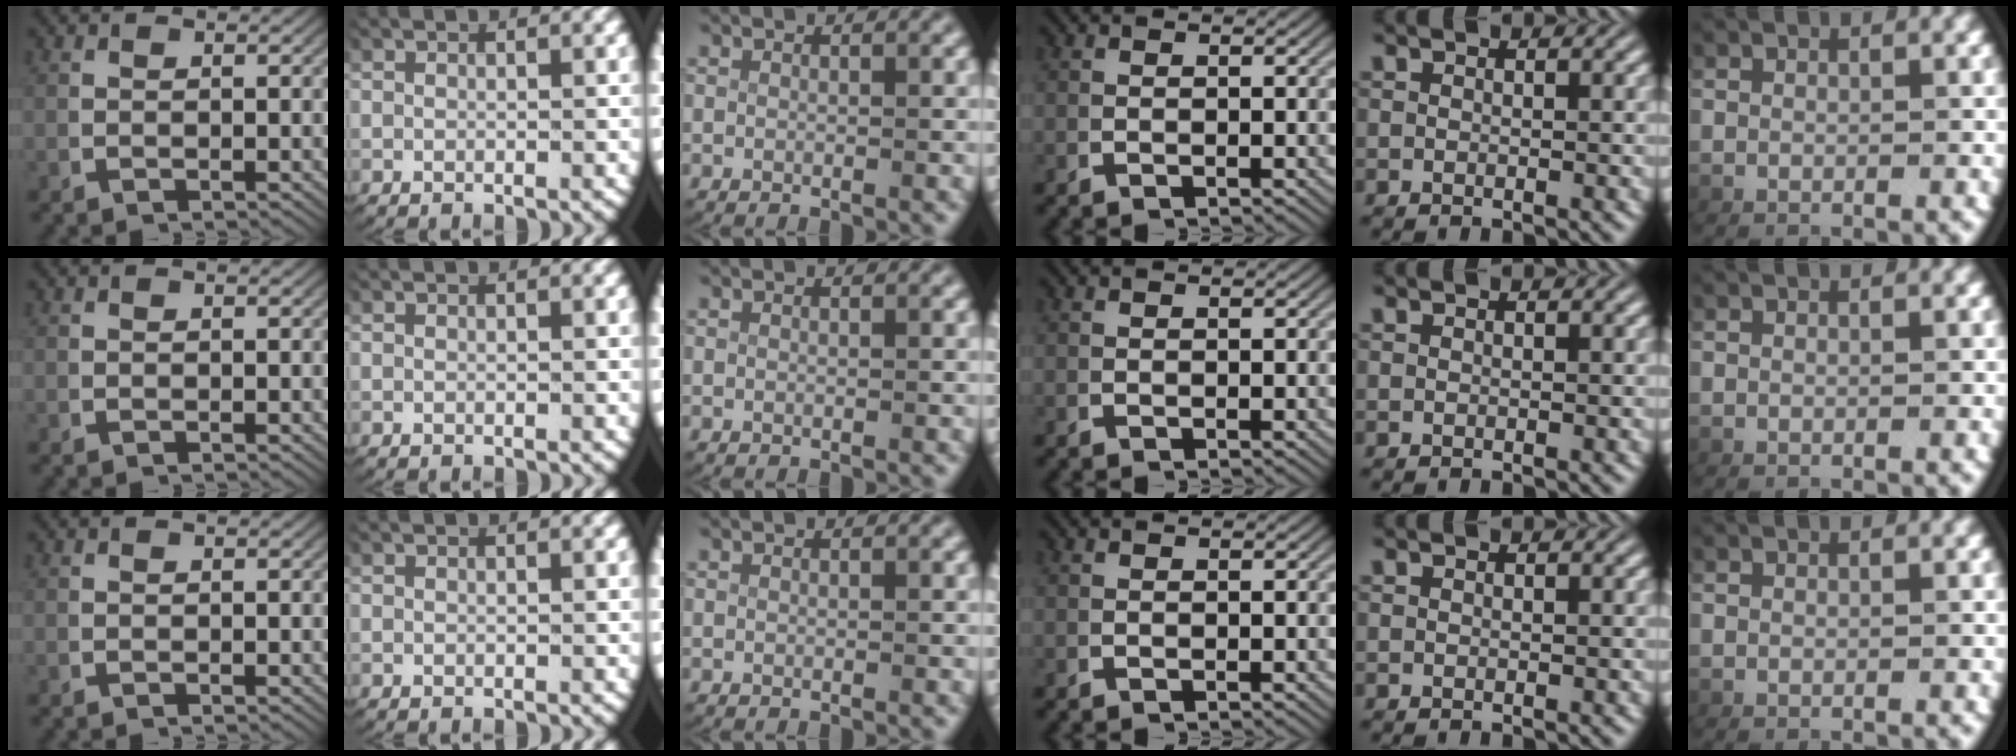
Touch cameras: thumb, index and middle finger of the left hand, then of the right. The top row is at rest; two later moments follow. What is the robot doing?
{"motion": "reach", "object": "key"}